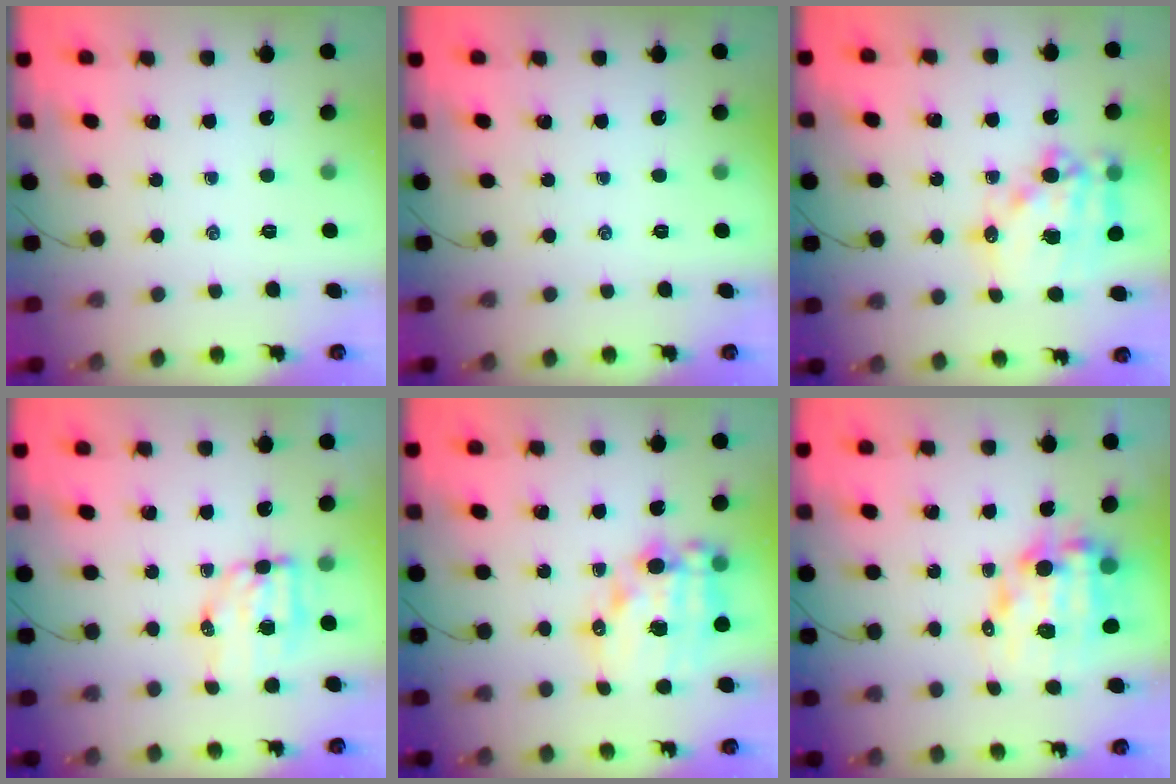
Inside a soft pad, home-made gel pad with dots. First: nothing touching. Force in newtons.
{"total": 0.0}
{"total": 16.4, "press": 16.1, "slide": 3.3}
{"total": 7.0, "press": 7.0, "slide": 0.8}
{"total": 16.0, "press": 15.6, "slide": 3.5}
{"total": 11.9, "press": 11.5, "slide": 3.2}